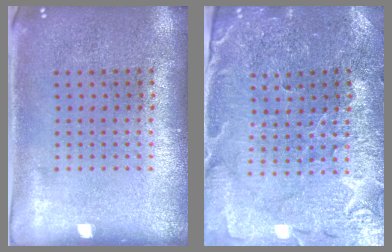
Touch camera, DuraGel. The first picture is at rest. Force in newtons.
{"total": 1.8, "press": 1.8, "slide": 0.2}